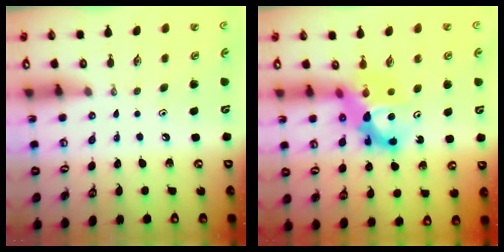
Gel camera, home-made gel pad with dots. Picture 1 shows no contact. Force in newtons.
{"total": 11.6, "press": 11.6, "slide": 1.1}